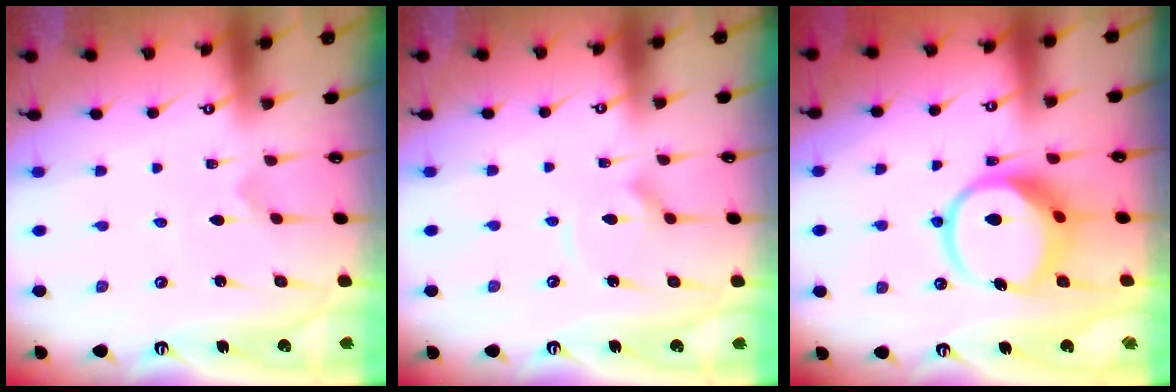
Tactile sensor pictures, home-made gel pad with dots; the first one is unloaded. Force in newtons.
{"total": 3.1, "press": 3.1, "slide": 0.4}
{"total": 12.9, "press": 12.9, "slide": 1.5}